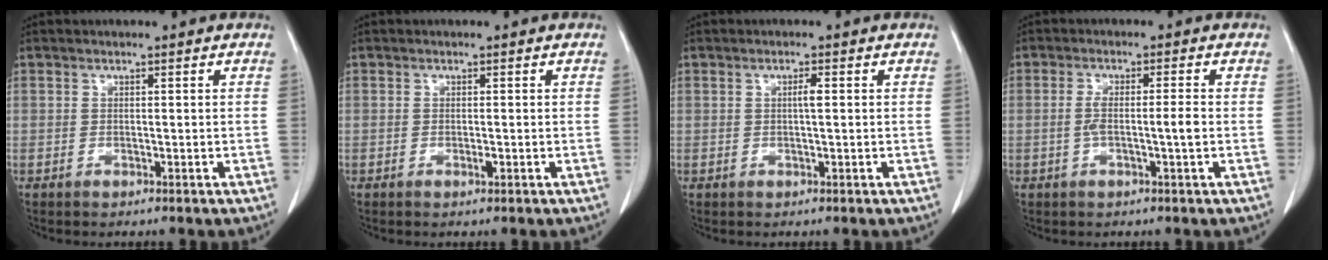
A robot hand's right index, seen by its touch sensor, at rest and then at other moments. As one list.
[{"total": 0.6, "force": [-0.2, 0.1, 0.6], "torque": [-0.013, -0.002, -0.002]}, {"total": 1.3, "force": [0.2, 0.0, 1.3], "torque": [-0.023, 0.003, 0.003]}, {"total": 3.8, "force": [-0.7, -0.1, 3.7], "torque": [-0.076, 0.004, -0.010]}]